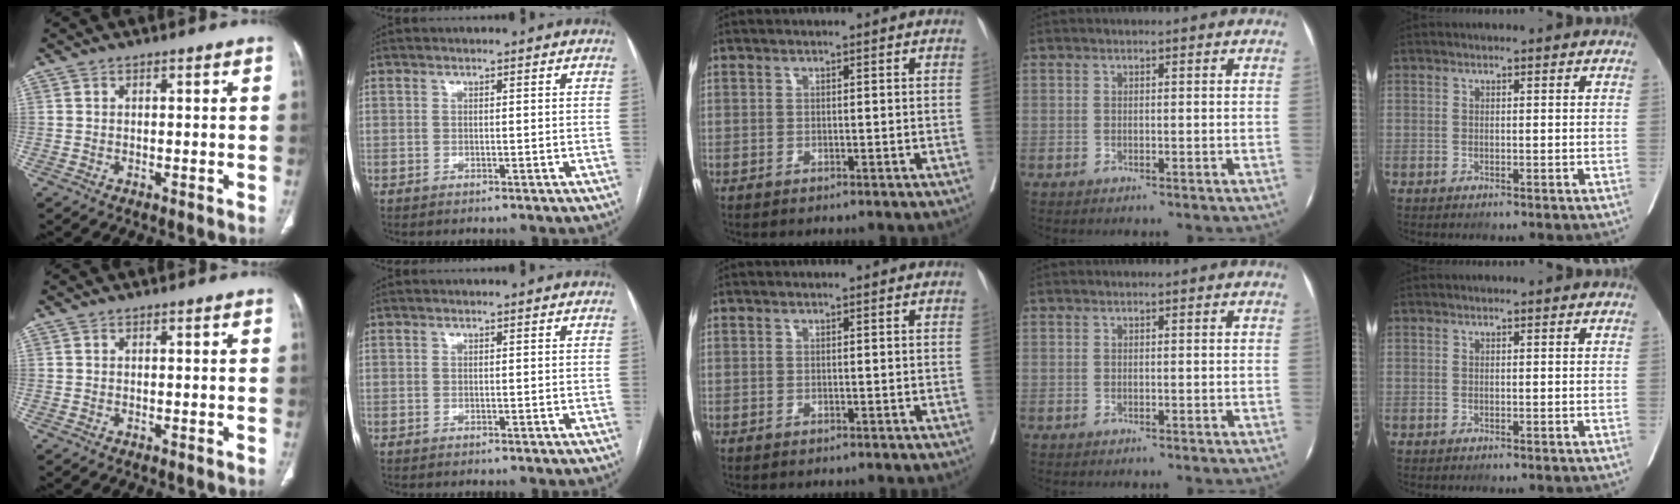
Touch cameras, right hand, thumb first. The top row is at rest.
{}